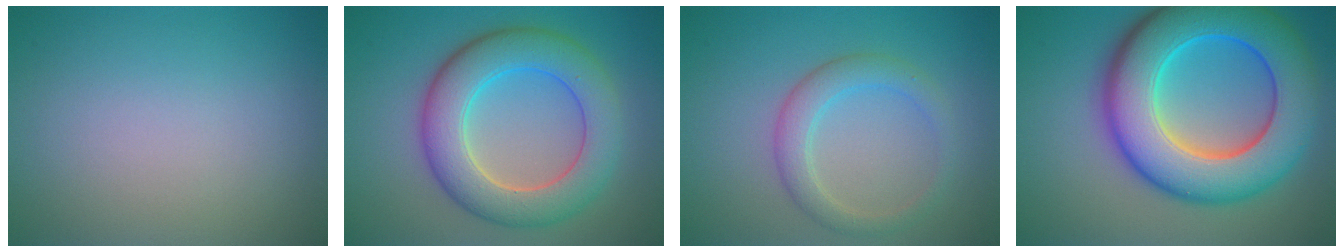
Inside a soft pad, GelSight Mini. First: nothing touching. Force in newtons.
{"total": 7.7, "press": 7.7, "slide": 0.1}
{"total": 2.9, "press": 2.9, "slide": 0.2}
{"total": 12.7, "press": 12.7, "slide": 0.2}